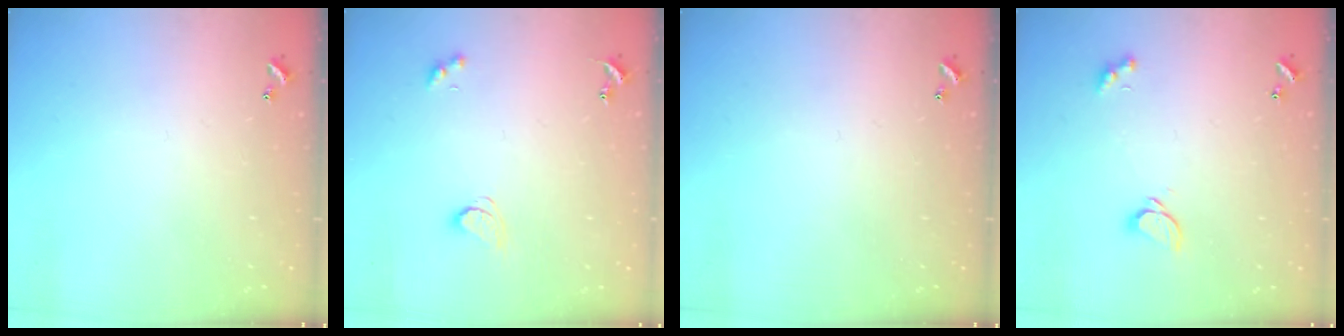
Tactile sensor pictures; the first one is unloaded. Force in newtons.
{"total": 2.3, "press": 2.2, "slide": 0.7}
{"total": 0.0}
{"total": 1.9, "press": 1.7, "slide": 0.8}